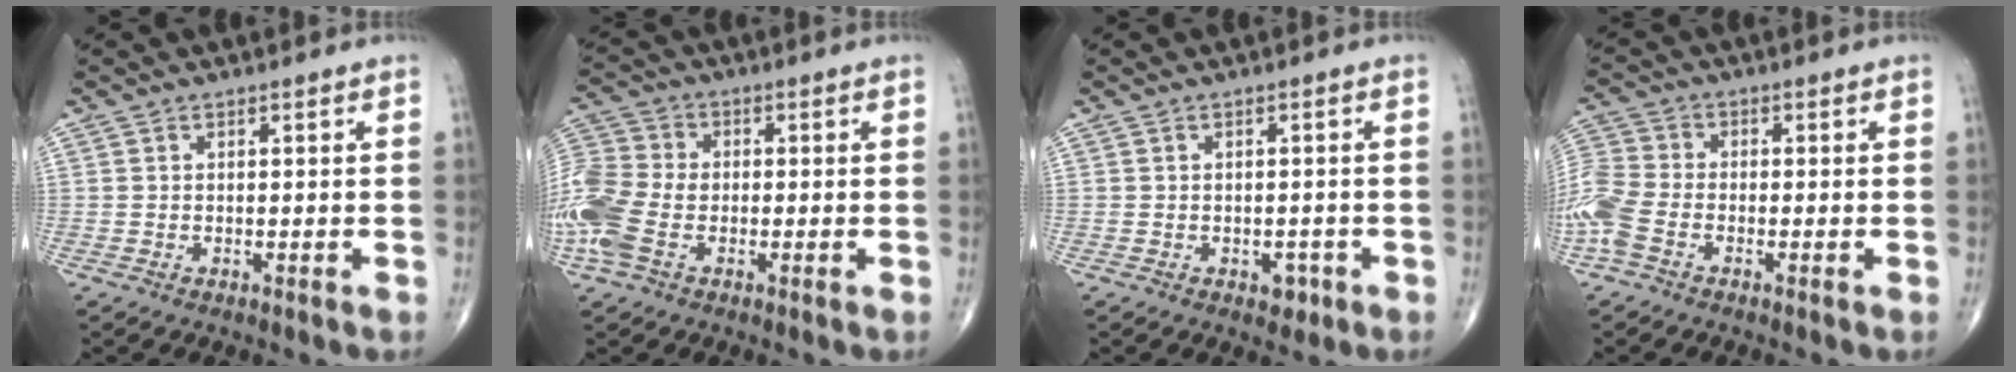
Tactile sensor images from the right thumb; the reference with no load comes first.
{"total": 13.3, "force": [-3.3, 9.0, 9.2], "torque": [-0.238, 0.012, -0.070]}
{"total": 2.2, "force": [-1.0, 1.6, 1.2], "torque": [-0.001, 0.004, -0.010]}
{"total": 7.8, "force": [-3.4, 4.6, 5.2], "torque": [-0.137, 0.013, -0.079]}